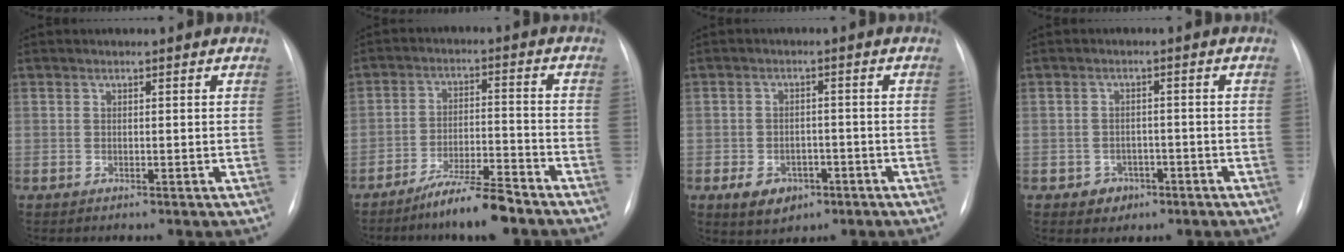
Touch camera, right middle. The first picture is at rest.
{"total": 8.0, "force": [-6.3, 0.6, 4.8], "torque": [-0.083, -0.012, -0.115]}
{"total": 5.4, "force": [-2.5, 3.7, 3.0], "torque": [-0.046, 0.004, -0.028]}
{"total": 2.9, "force": [-1.4, 2.4, 0.9], "torque": [-0.006, 0.009, -0.012]}